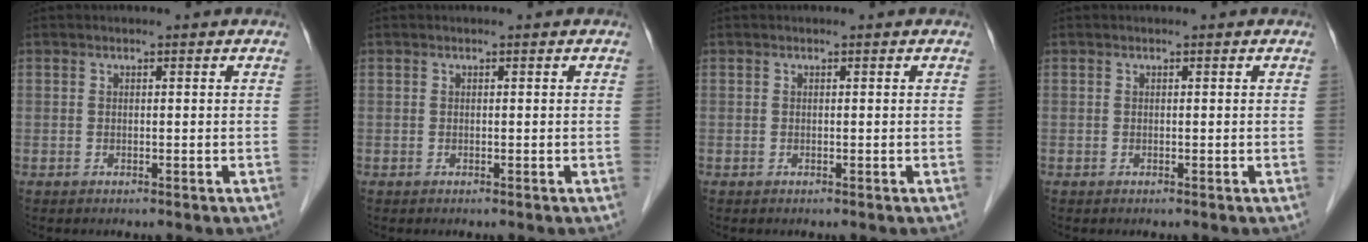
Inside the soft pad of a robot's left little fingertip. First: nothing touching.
{"total": 0.0}
{"total": 0.0}
{"total": 0.0}